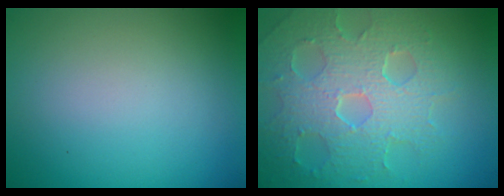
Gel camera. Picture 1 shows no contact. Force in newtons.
{"total": 8.1, "press": 5.7, "slide": 5.7}